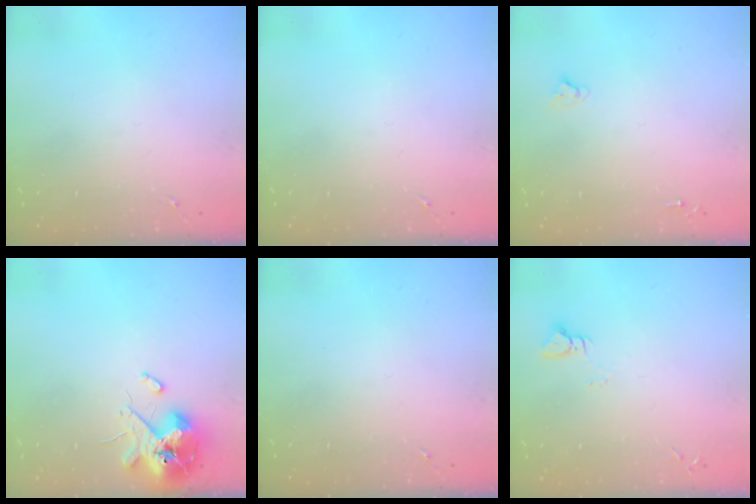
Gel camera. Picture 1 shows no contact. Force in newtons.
{"total": 0.0}
{"total": 2.7, "press": 2.7, "slide": 0.2}
{"total": 13.9, "press": 13.7, "slide": 2.2}
{"total": 0.0}
{"total": 3.0, "press": 3.0, "slide": 0.3}